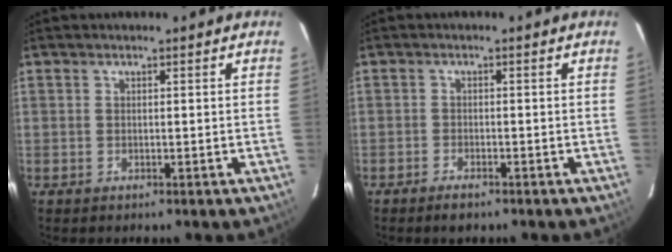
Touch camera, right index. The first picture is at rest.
{"total": 2.4, "force": [-1.9, 1.0, 1.2], "torque": [-0.034, -0.002, -0.037]}